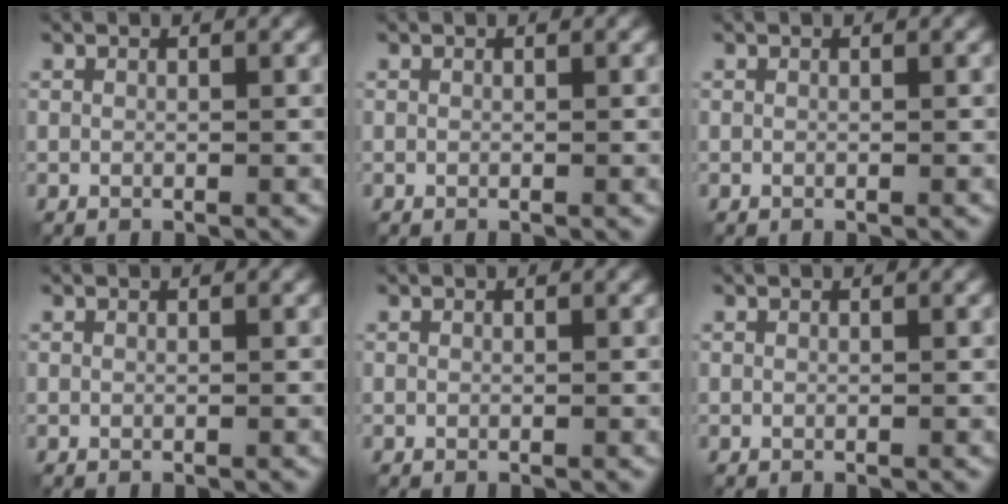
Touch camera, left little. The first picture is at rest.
{"total": 0.0}
{"total": 0.0}
{"total": 0.0}
{"total": 0.0}
{"total": 0.0}